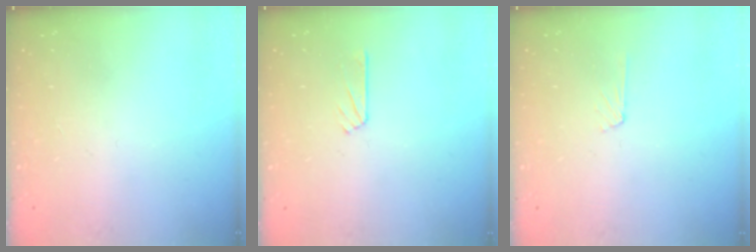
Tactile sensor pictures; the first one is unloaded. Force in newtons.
{"total": 2.3, "press": 2.3, "slide": 0.2}
{"total": 3.6, "press": 3.6, "slide": 0.4}